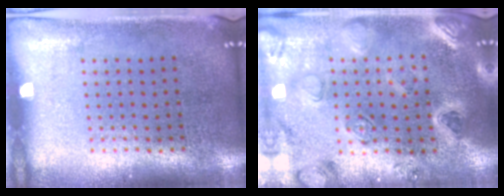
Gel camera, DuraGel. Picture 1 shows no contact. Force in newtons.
{"total": 2.3, "press": 2.2, "slide": 0.4}